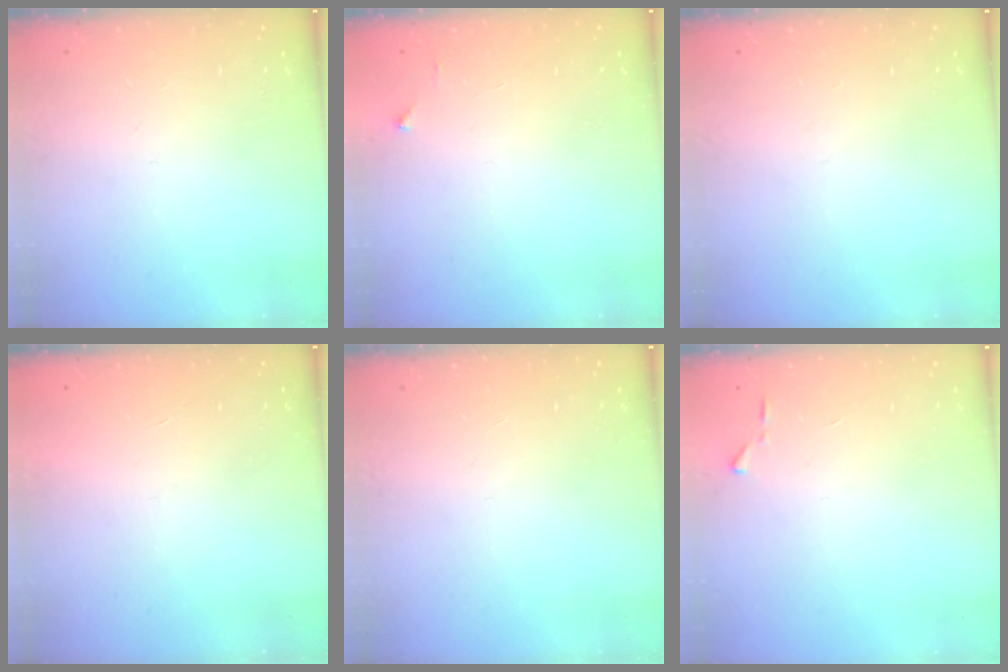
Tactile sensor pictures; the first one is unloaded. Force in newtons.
{"total": 2.0, "press": 2.0, "slide": 0.2}
{"total": 0.0}
{"total": 1.7, "press": 1.7, "slide": 0.1}
{"total": 0.0}
{"total": 3.6, "press": 3.6, "slide": 0.5}